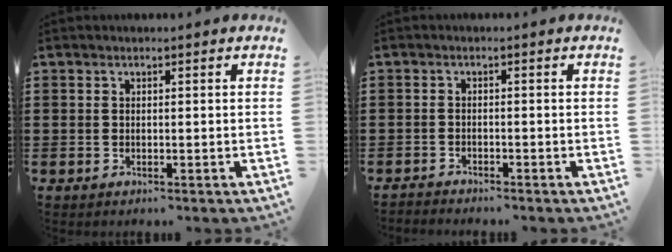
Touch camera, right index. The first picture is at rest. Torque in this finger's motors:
{"motor_torque": [0.12, -0.15, 0.03, -0.01]}